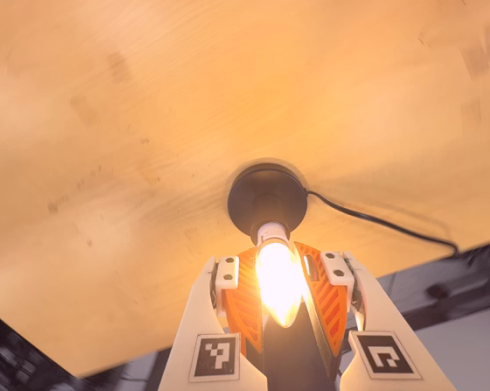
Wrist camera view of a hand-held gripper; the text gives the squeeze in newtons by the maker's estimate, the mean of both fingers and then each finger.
{"total": 14.8, "left": 14.7, "right": 14.9}